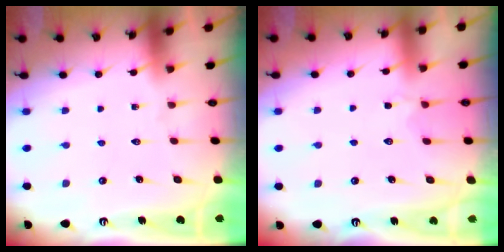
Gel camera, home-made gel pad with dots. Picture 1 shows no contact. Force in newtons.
{"total": 2.7, "press": 2.5, "slide": 1.0}